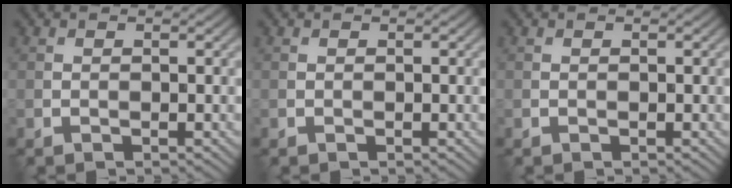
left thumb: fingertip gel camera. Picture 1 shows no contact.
{"total": 0.0}
{"total": 0.0}